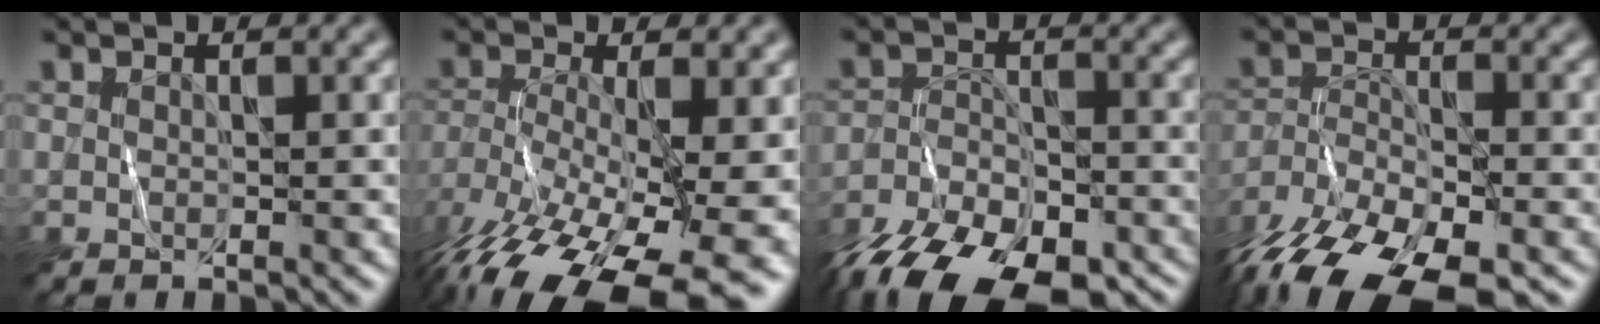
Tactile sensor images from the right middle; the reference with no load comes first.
{"total": 15.8, "force": [-8.7, 6.0, 11.7], "torque": [-0.233, -0.031, -0.126]}
{"total": 12.5, "force": [-9.7, 5.3, 5.9], "torque": [-0.108, -0.033, -0.145]}
{"total": 13.6, "force": [-11.0, 4.8, 6.6], "torque": [-0.125, -0.044, -0.166]}